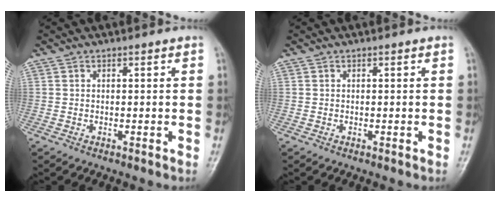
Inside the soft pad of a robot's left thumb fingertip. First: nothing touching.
{"total": 0.0}